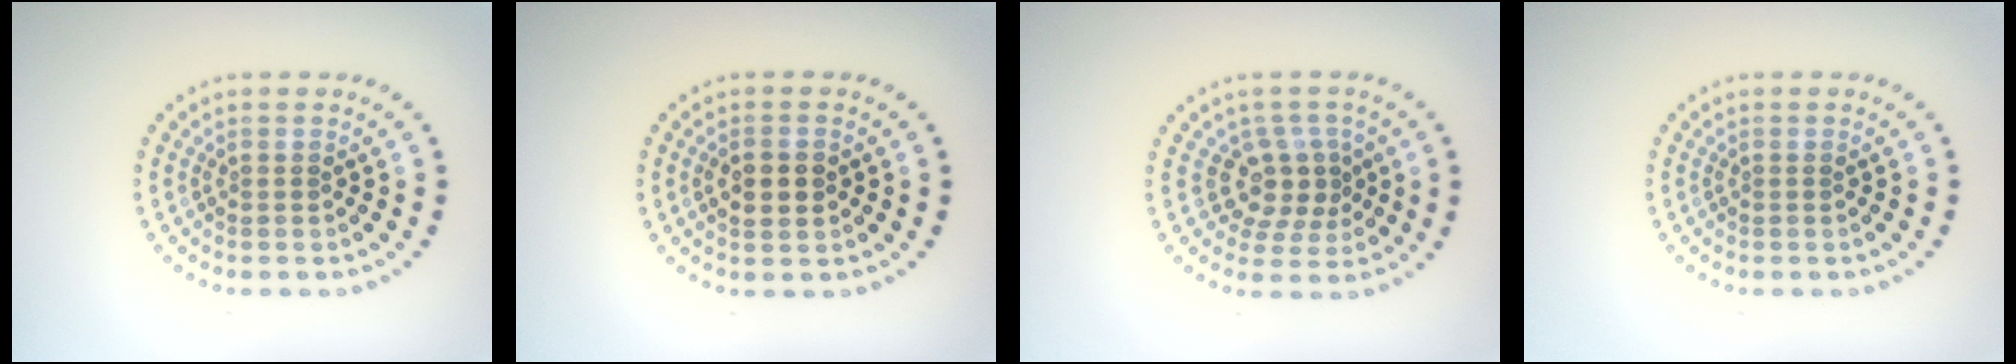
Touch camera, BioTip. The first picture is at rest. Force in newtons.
{"total": 2.2, "press": 2.2, "slide": 0.1}
{"total": 3.3, "press": 2.7, "slide": 1.8}
{"total": 0.0}